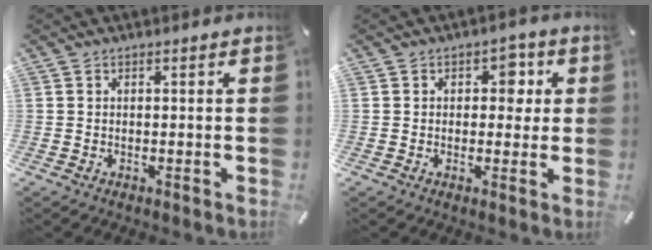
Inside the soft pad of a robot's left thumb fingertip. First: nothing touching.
{"total": 5.0, "force": [1.0, 3.7, 3.2], "torque": [-0.022, -0.008, 0.004]}